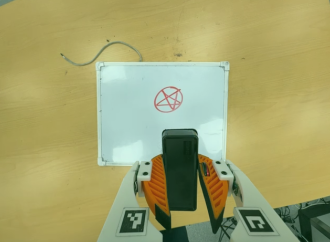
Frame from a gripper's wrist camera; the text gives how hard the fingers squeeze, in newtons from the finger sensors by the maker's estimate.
{"total": 9.2, "left": 7.5, "right": 10.9}